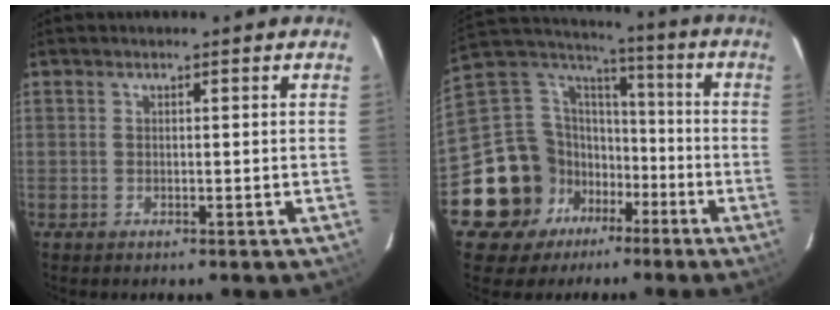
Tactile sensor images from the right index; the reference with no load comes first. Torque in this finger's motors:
{"motor_torque": [0.54, -0.53, -0.31, -0.21]}